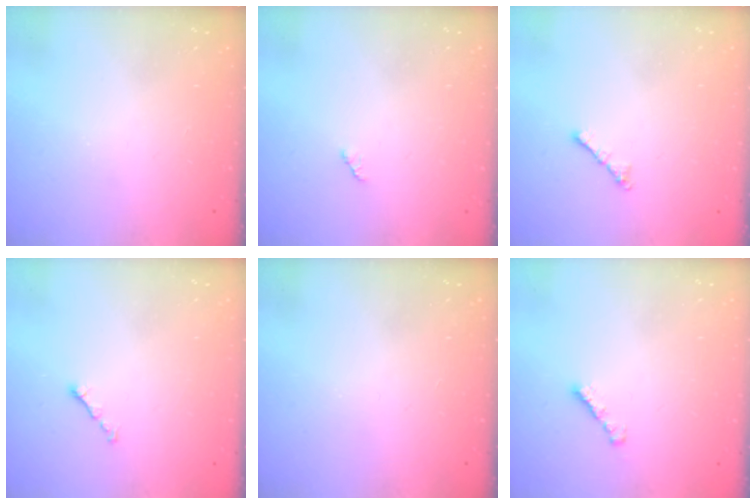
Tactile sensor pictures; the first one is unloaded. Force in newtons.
{"total": 2.8, "press": 2.8, "slide": 0.4}
{"total": 2.1, "press": 2.0, "slide": 0.6}
{"total": 0.8, "press": 0.6, "slide": 0.4}
{"total": 0.0}
{"total": 1.6, "press": 1.5, "slide": 0.4}